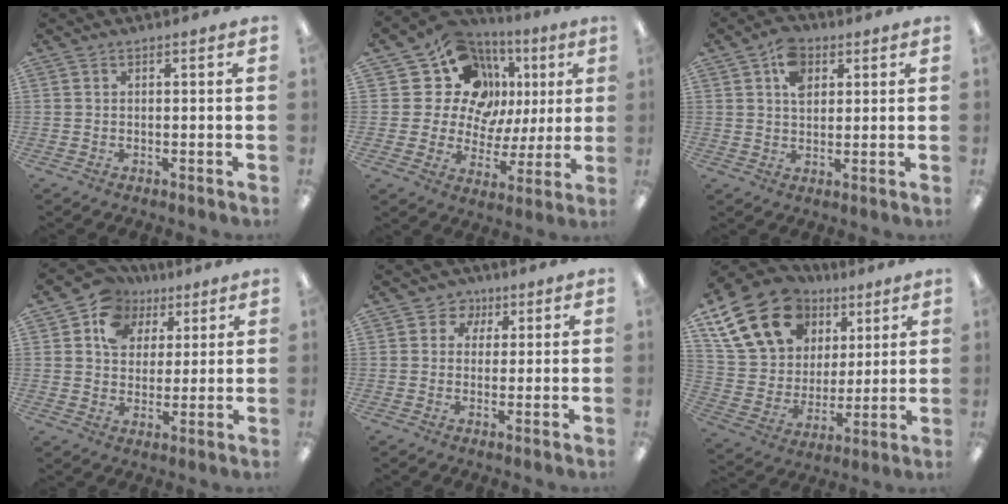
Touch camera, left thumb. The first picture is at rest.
{"total": 17.7, "force": [6.5, 14.2, 8.3], "torque": [-0.149, -0.032, 0.130]}
{"total": 7.2, "force": [3.1, 5.1, 4.1], "torque": [-0.069, 0.004, 0.055]}
{"total": 10.6, "force": [5.6, 8.3, 3.7], "torque": [-0.072, -0.019, 0.107]}
{"total": 4.3, "force": [1.5, 4.0, 0.8], "torque": [-0.015, 0.002, 0.024]}
{"total": 20.5, "force": [10.9, 14.7, 9.3], "torque": [-0.183, -0.035, 0.212]}